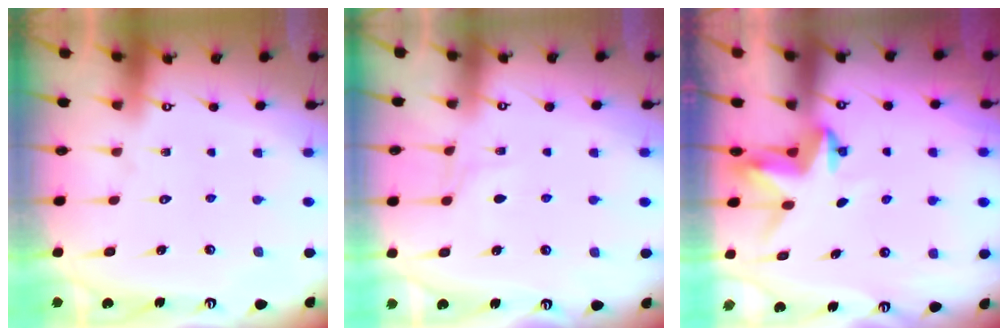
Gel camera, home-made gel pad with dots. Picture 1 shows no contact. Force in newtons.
{"total": 4.8, "press": 4.8, "slide": 0.6}
{"total": 3.6, "press": 3.6, "slide": 0.3}